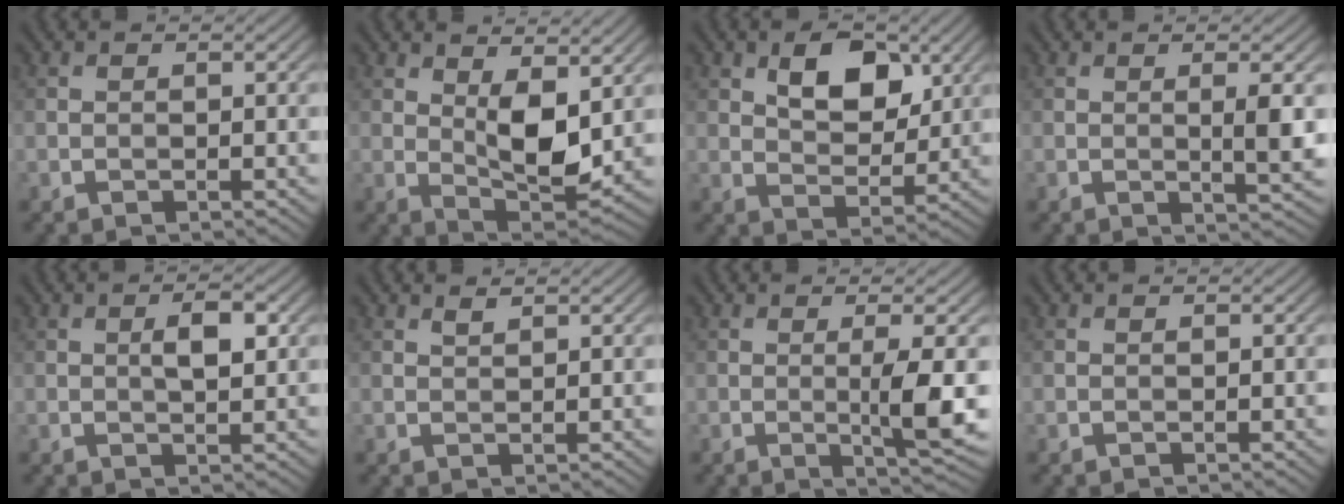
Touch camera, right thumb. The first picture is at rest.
{"total": 7.2, "force": [2.0, 3.1, 6.1], "torque": [-0.111, -0.009, 0.038]}
{"total": 7.0, "force": [3.1, 4.1, 4.8], "torque": [-0.080, -0.006, 0.050]}
{"total": 3.3, "force": [0.5, 0.4, 3.3], "torque": [-0.057, -0.001, 0.009]}
{"total": 3.3, "force": [0.7, 1.2, 3.0], "torque": [-0.052, 0.000, 0.011]}
{"total": 1.0, "force": [0.9, 0.1, 0.5], "torque": [-0.015, 0.000, 0.018]}
{"total": 5.2, "force": [-0.1, 0.4, 5.2], "torque": [-0.098, 0.000, 0.001]}
{"total": 0.0}